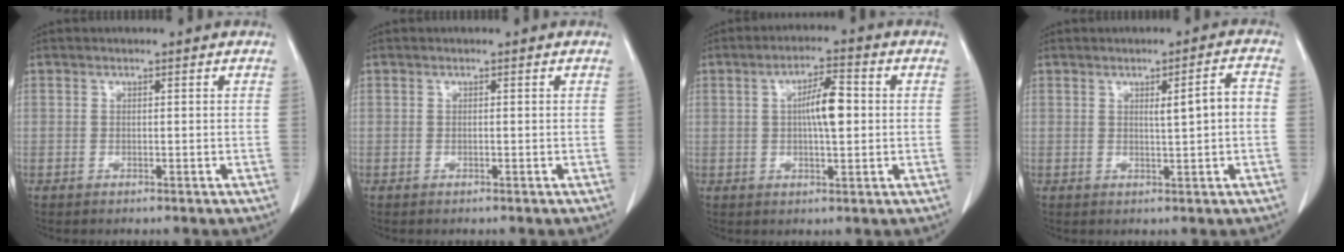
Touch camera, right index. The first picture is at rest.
{"total": 0.0}
{"total": 6.2, "force": [0.5, 1.3, 6.0], "torque": [-0.106, 0.009, 0.007]}
{"total": 4.3, "force": [0.1, 0.0, 4.3], "torque": [-0.065, 0.006, 0.003]}